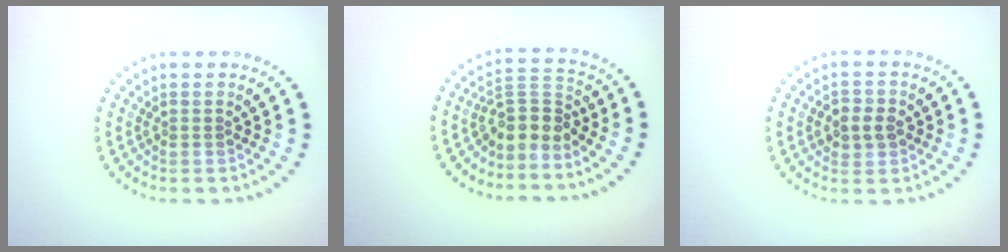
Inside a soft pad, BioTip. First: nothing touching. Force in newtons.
{"total": 3.3, "press": 2.5, "slide": 2.2}
{"total": 2.5, "press": 2.4, "slide": 0.4}